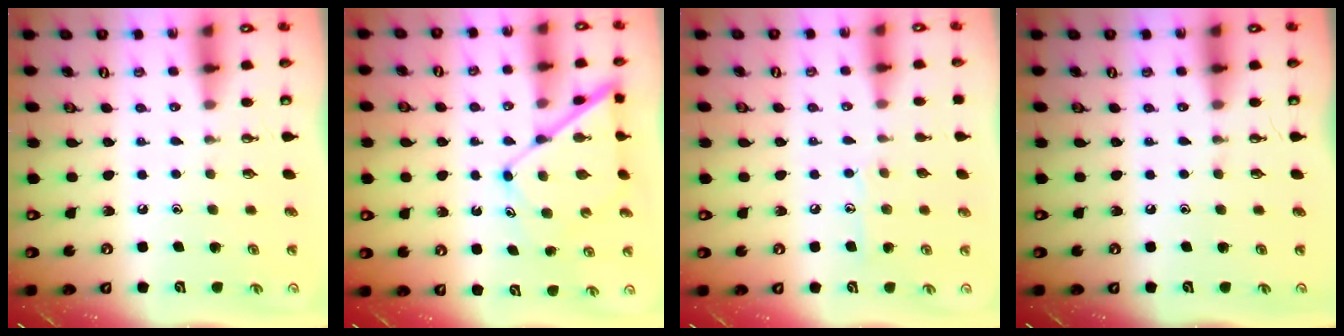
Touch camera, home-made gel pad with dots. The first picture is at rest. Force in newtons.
{"total": 11.0, "press": 10.9, "slide": 1.0}
{"total": 7.8, "press": 7.8, "slide": 0.7}
{"total": 0.0}